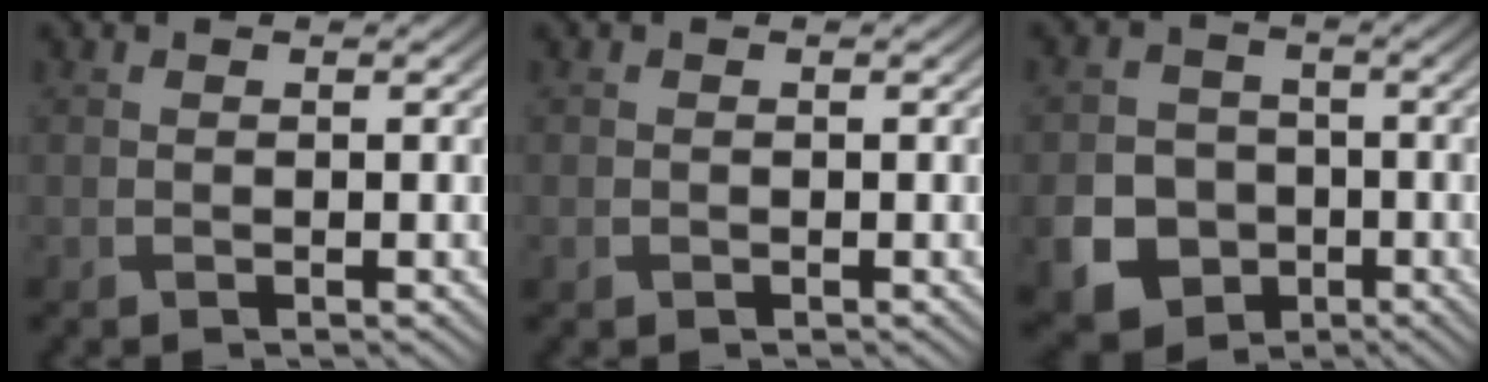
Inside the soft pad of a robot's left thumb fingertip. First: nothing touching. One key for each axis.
{"total": 0.8, "fx": -0.3, "fy": 0.7, "fz": 0.2, "tx": -0.004, "ty": -0.006, "tz": -0.007}
{"total": 10.1, "fx": -3.7, "fy": 8.8, "fz": 3.4, "tx": -0.085, "ty": -0.050, "tz": -0.082}